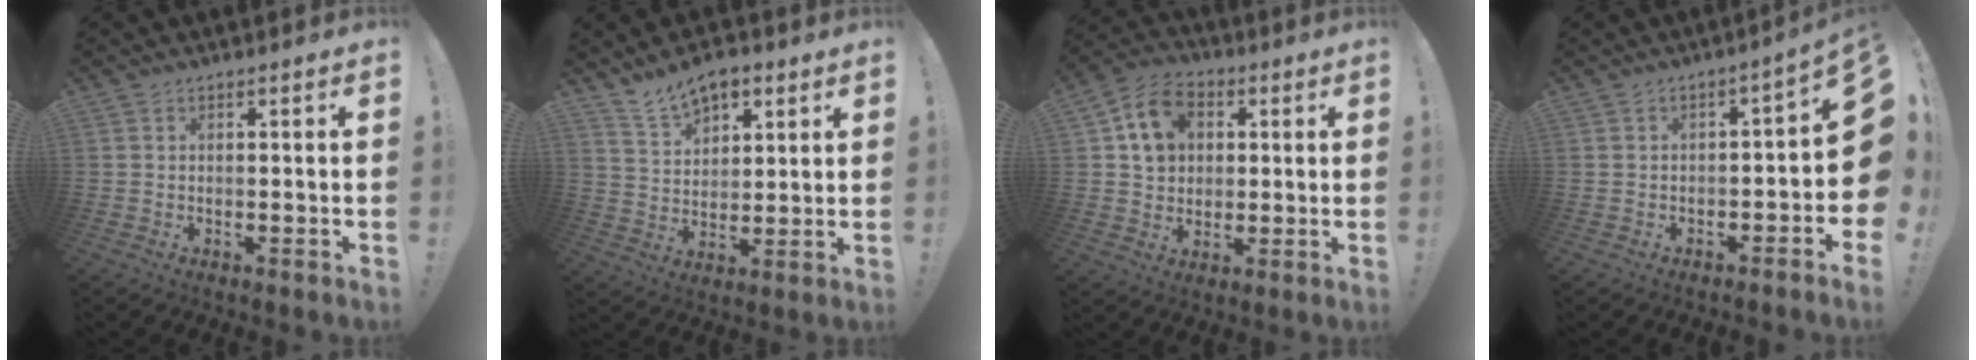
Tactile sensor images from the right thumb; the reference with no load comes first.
{"total": 9.9, "force": [7.2, 5.6, 4.0], "torque": [-0.060, -0.041, 0.138]}
{"total": 13.3, "force": [4.3, 10.8, 6.6], "torque": [-0.093, -0.003, 0.088]}
{"total": 5.8, "force": [-0.4, 1.9, 5.5], "torque": [-0.061, -0.007, -0.005]}